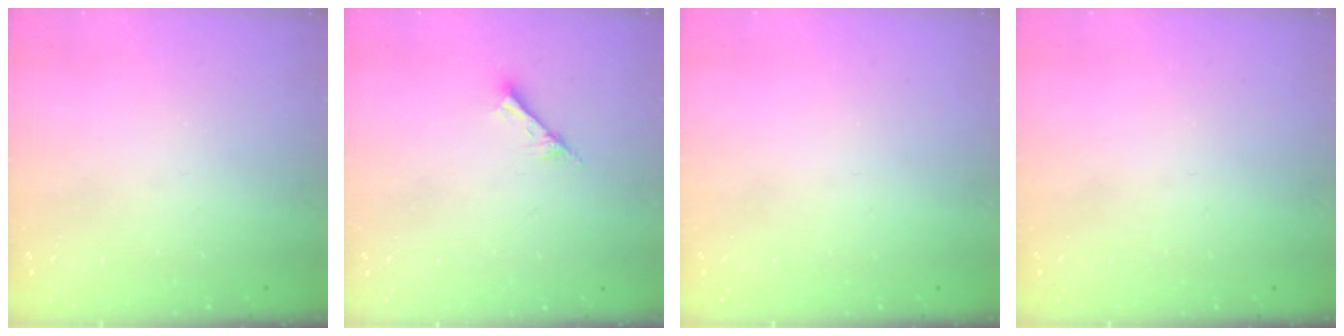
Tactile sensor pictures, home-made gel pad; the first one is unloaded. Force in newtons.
{"total": 2.8, "press": 2.7, "slide": 0.4}
{"total": 0.0}
{"total": 0.0}